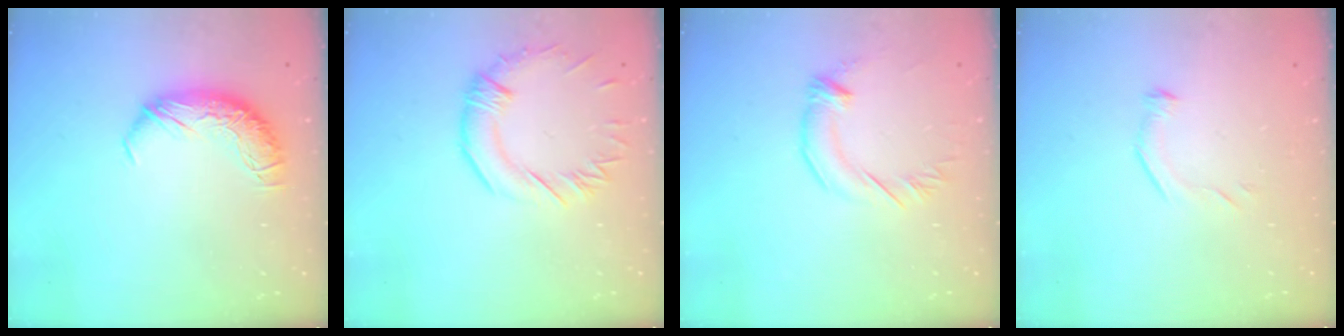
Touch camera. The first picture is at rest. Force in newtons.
{"total": 1.0, "press": 0.6, "slide": 0.8}
{"total": 2.1, "press": 2.0, "slide": 0.5}
{"total": 5.9, "press": 5.8, "slide": 1.1}